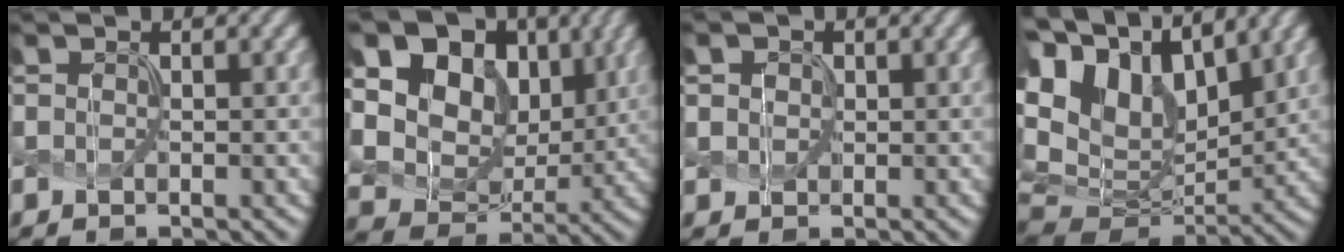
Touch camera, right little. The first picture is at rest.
{"total": 15.6, "force": [5.6, 11.5, 9.0], "torque": [-0.195, 0.031, 0.101]}
{"total": 1.7, "force": [0.8, 1.4, 0.7], "torque": [-0.022, 0.009, 0.016]}
{"total": 15.7, "force": [7.3, 9.1, 10.4], "torque": [-0.232, 0.034, 0.138]}